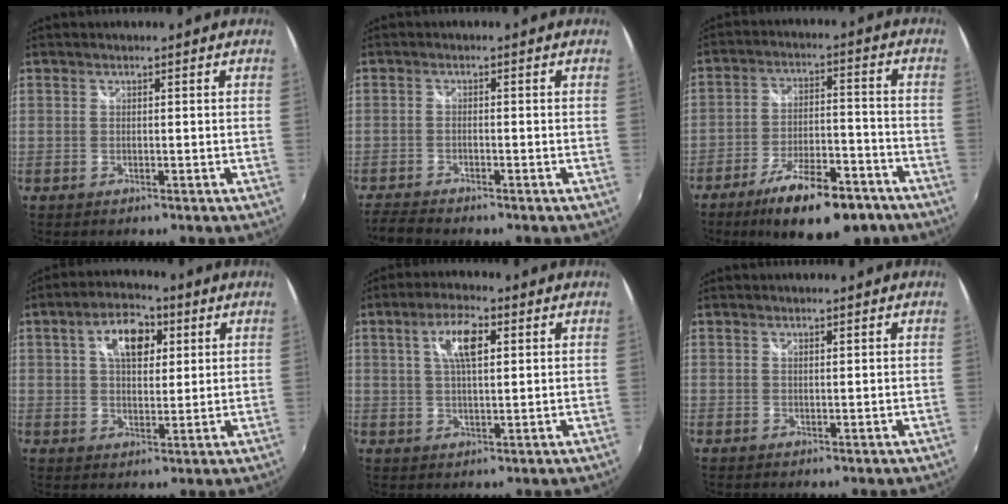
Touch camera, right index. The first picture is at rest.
{"total": 3.4, "force": [-3.1, 0.3, 1.4], "torque": [-0.038, -0.013, -0.063]}
{"total": 16.4, "force": [-11.5, 5.6, 10.3], "torque": [-0.180, -0.008, -0.169]}
{"total": 8.8, "force": [3.2, 5.0, 6.5], "torque": [-0.106, 0.024, 0.051]}
{"total": 7.2, "force": [2.4, 2.6, 6.2], "torque": [-0.113, 0.010, 0.043]}
{"total": 0.5, "force": [0.4, 0.1, 0.3], "torque": [-0.003, 0.000, 0.008]}